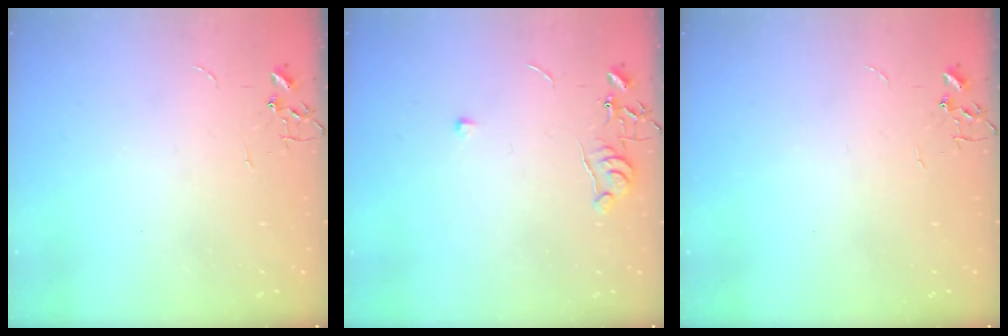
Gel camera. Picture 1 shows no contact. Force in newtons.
{"total": 6.2, "press": 6.2, "slide": 0.7}
{"total": 0.0}